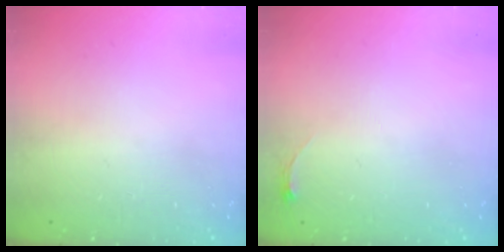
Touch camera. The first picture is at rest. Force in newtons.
{"total": 2.8, "press": 2.8, "slide": 0.4}